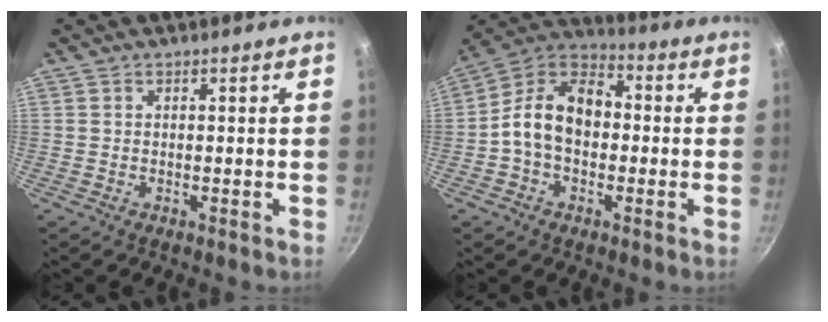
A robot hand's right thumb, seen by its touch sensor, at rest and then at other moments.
{"total": 13.0, "force": [-0.8, 9.2, 9.1], "torque": [-0.127, 0.042, -0.039]}